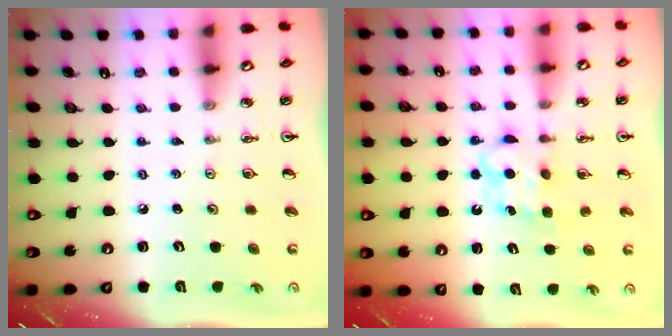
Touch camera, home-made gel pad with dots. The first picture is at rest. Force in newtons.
{"total": 6.0, "press": 5.9, "slide": 0.7}